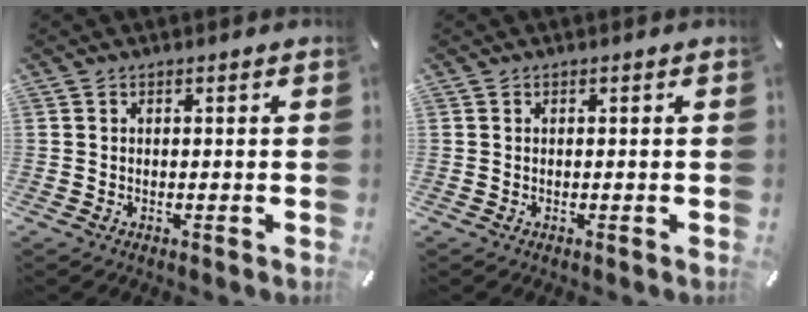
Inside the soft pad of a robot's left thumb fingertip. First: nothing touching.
{"total": 0.0}